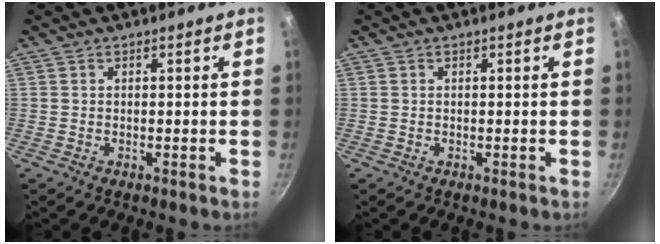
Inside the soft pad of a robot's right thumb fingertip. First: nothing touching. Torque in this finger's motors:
{"motor_torque": [0.01, 0.00, 0.03, 0.00, -0.03]}